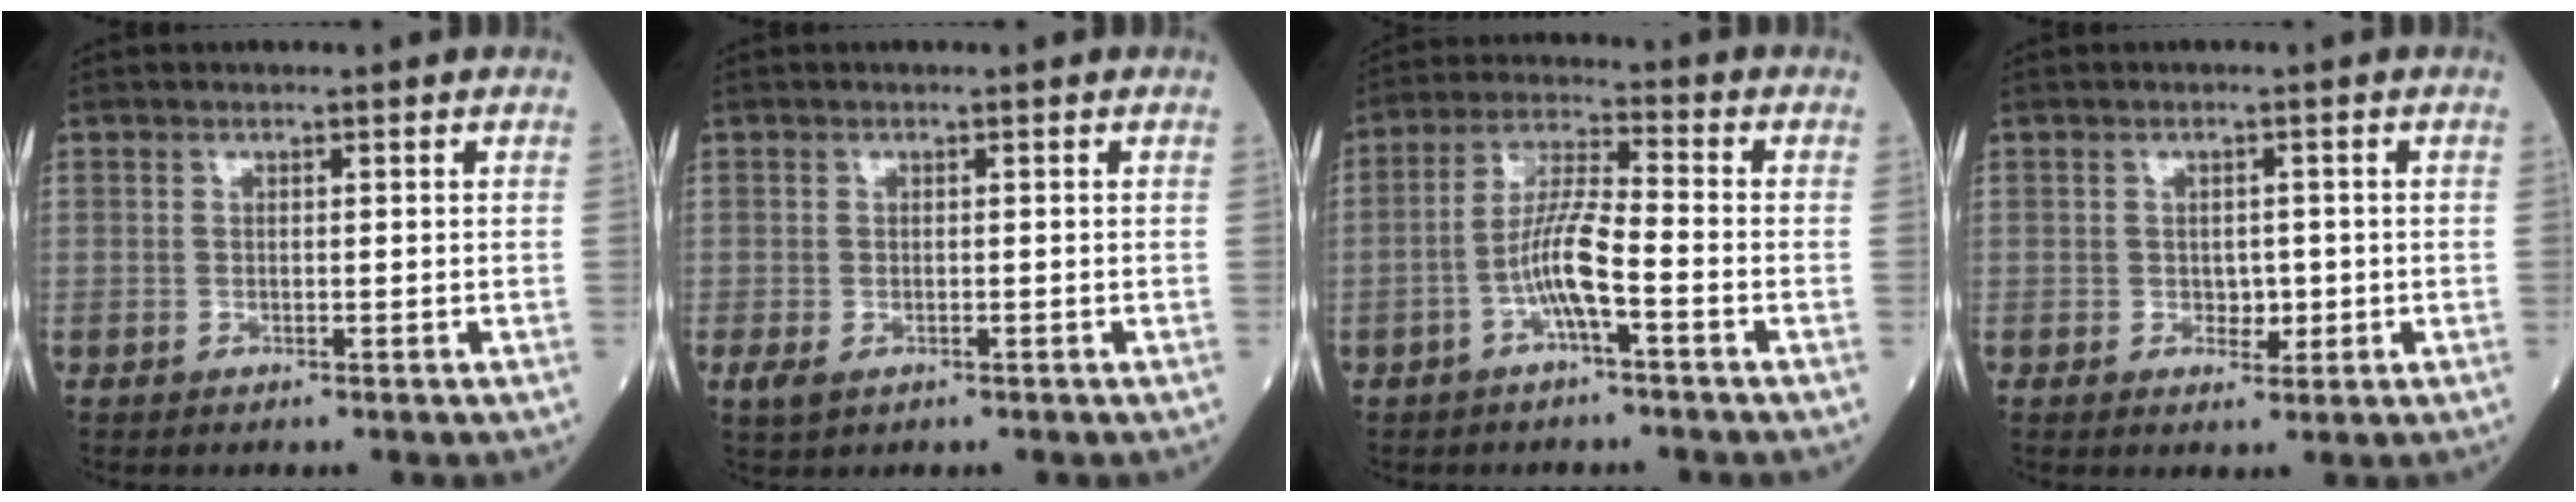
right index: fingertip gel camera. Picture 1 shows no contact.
{"total": 2.5, "force": [-1.2, 1.5, 1.7], "torque": [-0.040, -0.008, -0.014]}
{"total": 7.2, "force": [-2.7, 0.7, 6.6], "torque": [-0.133, 0.015, -0.055]}
{"total": 1.3, "force": [-0.3, 0.9, 0.9], "torque": [-0.008, 0.002, -0.003]}